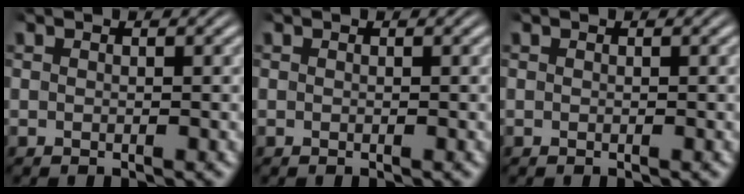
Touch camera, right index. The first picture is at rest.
{"total": 0.0}
{"total": 0.0}